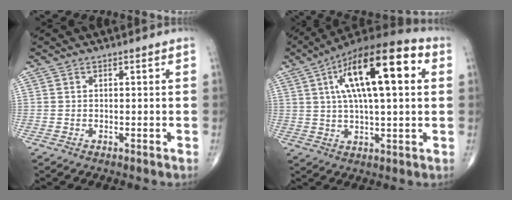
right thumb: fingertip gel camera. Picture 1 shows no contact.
{"total": 20.9, "force": [5.7, 7.3, 18.8], "torque": [-0.302, 0.016, 0.084]}